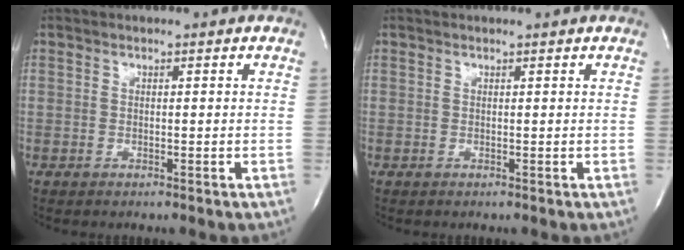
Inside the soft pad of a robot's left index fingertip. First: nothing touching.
{"total": 1.3, "force": [1.2, -0.2, 0.2], "torque": [-0.007, 0.002, 0.016]}